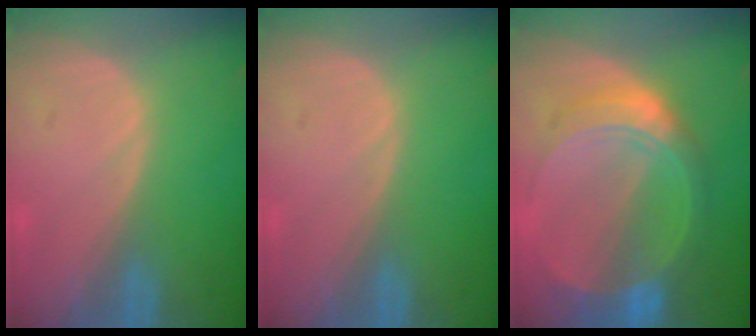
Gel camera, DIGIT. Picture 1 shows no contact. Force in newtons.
{"total": 0.0}
{"total": 8.5, "press": 8.5, "slide": 0.6}